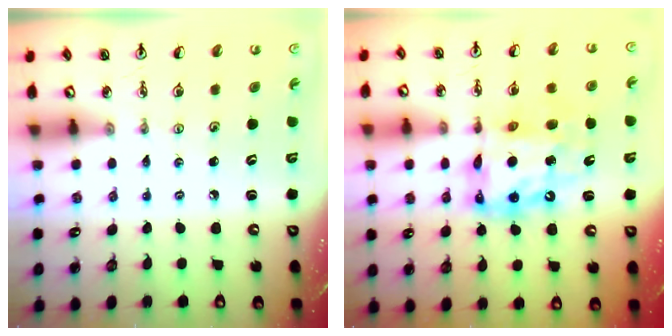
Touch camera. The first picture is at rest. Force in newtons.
{"total": 12.7, "press": 12.6, "slide": 1.3}